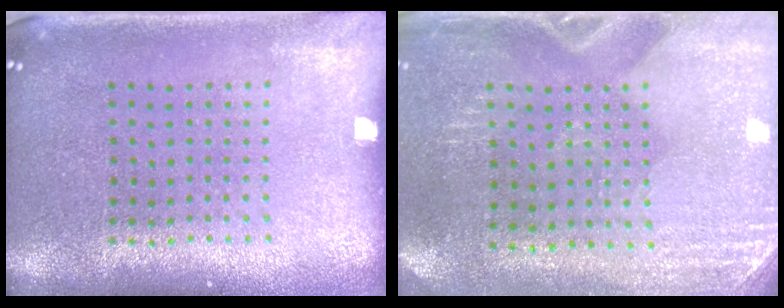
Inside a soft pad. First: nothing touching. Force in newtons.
{"total": 2.9, "press": 2.5, "slide": 1.3}